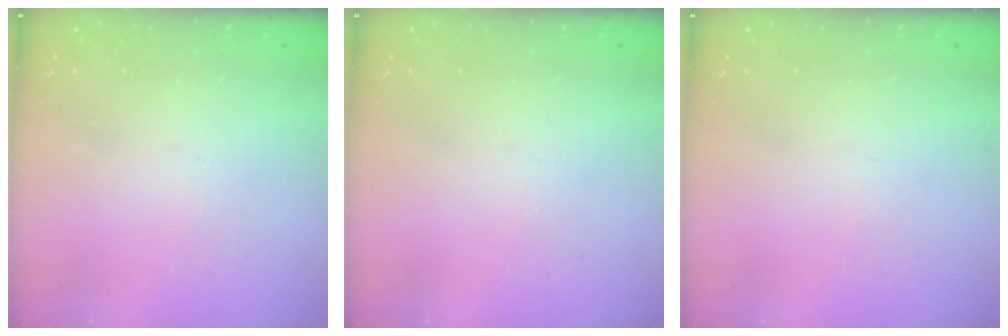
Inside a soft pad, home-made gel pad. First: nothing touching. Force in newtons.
{"total": 0.0}
{"total": 0.0}